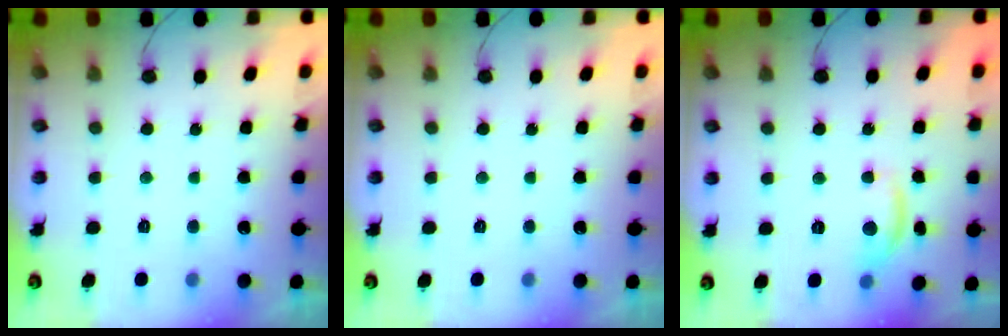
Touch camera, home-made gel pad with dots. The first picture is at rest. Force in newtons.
{"total": 0.0}
{"total": 8.2, "press": 8.2, "slide": 0.3}